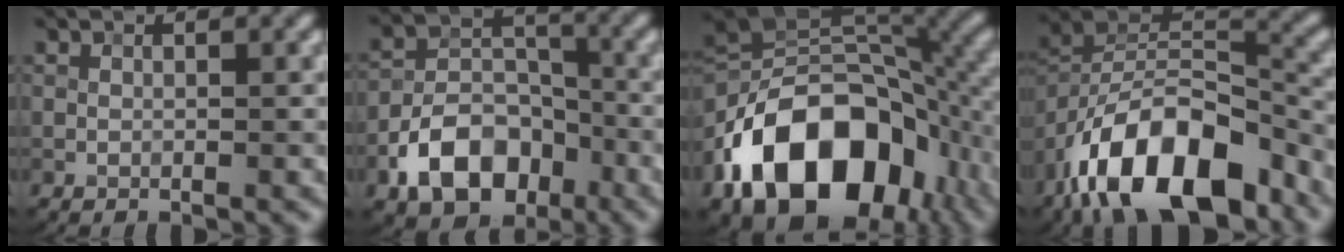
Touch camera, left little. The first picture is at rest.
{"total": 7.8, "force": [-4.2, 4.9, 4.3], "torque": [-0.070, -0.001, -0.078]}
{"total": 16.3, "force": [-7.5, 9.9, 10.6], "torque": [-0.183, -0.002, -0.135]}
{"total": 14.5, "force": [-9.3, 5.9, 9.5], "torque": [-0.161, 0.014, -0.172]}